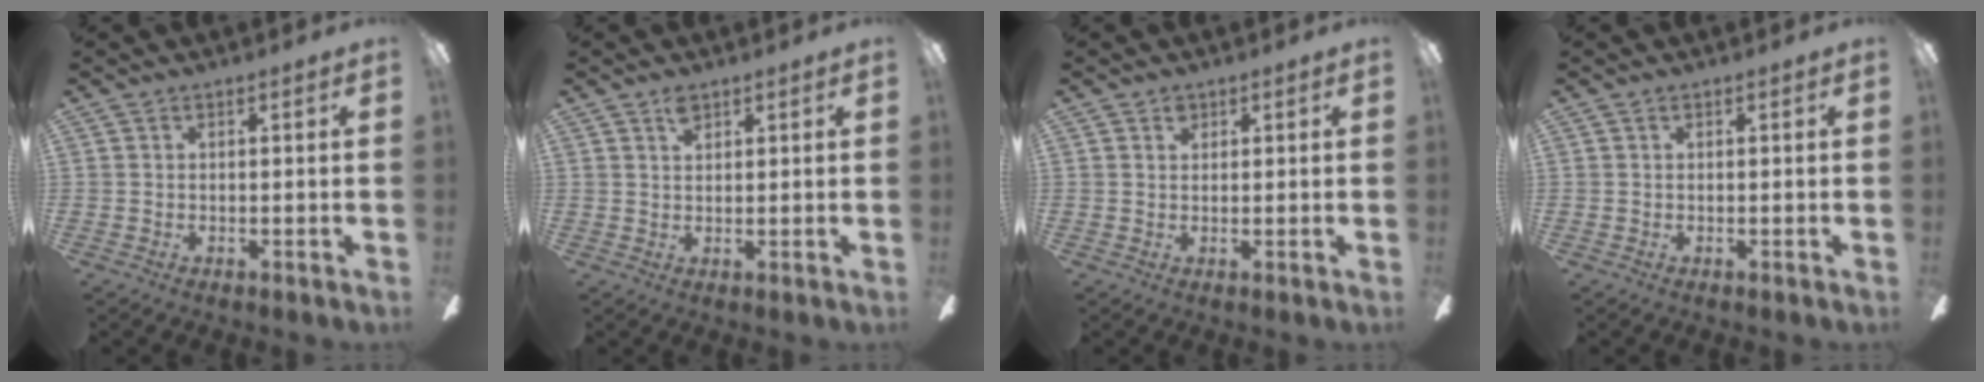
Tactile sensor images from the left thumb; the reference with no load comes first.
{"total": 2.5, "force": [1.8, 1.2, 1.2], "torque": [-0.020, -0.004, 0.032]}
{"total": 1.7, "force": [1.1, 1.1, 0.7], "torque": [-0.008, -0.002, 0.019]}
{"total": 0.0}